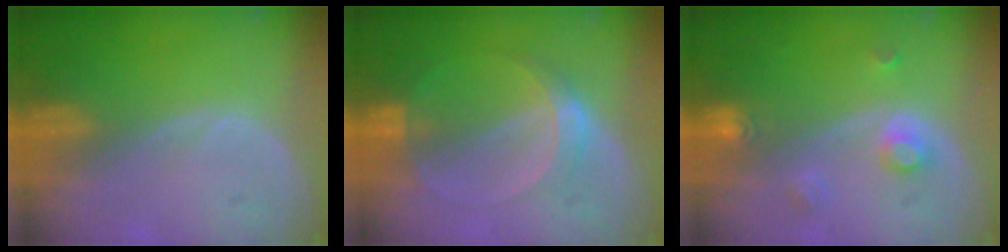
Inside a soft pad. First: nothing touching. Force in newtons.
{"total": 5.0, "press": 4.6, "slide": 2.0}
{"total": 3.5, "press": 3.2, "slide": 1.4}